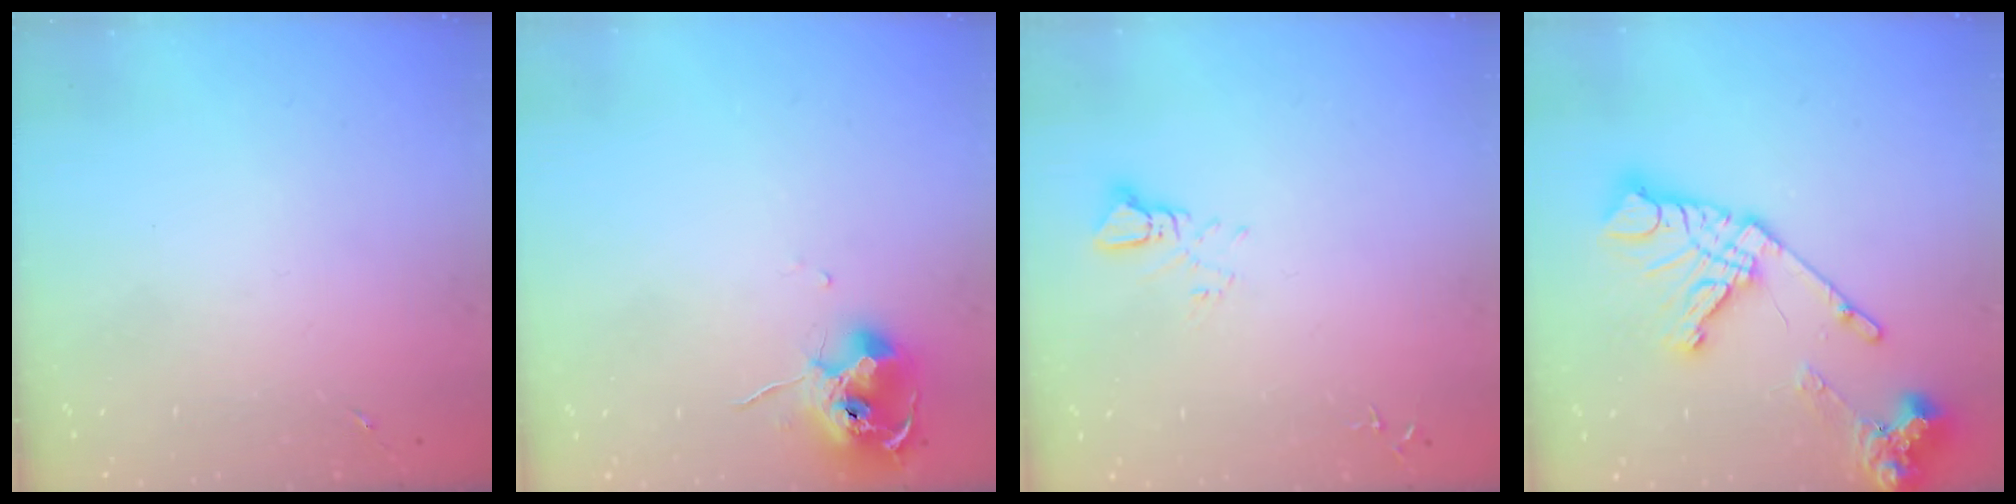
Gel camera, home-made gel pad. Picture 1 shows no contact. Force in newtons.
{"total": 10.3, "press": 10.3, "slide": 0.9}
{"total": 3.3, "press": 3.3, "slide": 0.2}
{"total": 20.4, "press": 20.3, "slide": 2.5}